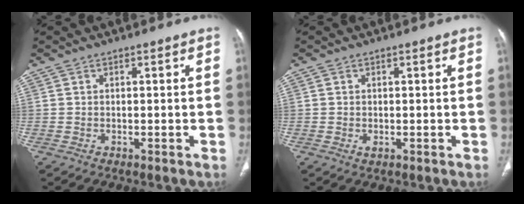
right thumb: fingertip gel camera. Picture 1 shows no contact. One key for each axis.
{"total": 1.0, "fx": -0.2, "fy": 0.6, "fz": 0.7, "tx": -0.015, "ty": -0.003, "tz": -0.001}